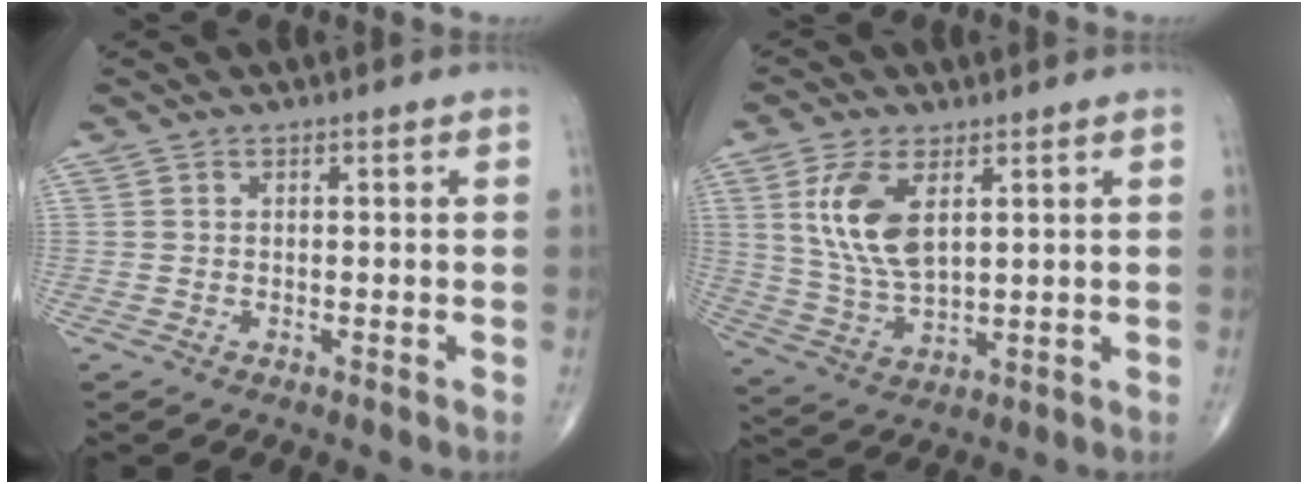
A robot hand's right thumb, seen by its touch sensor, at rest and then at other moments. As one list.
[{"total": 11.1, "force": [3.7, 5.4, 9.0], "torque": [-0.182, -0.014, 0.081]}]